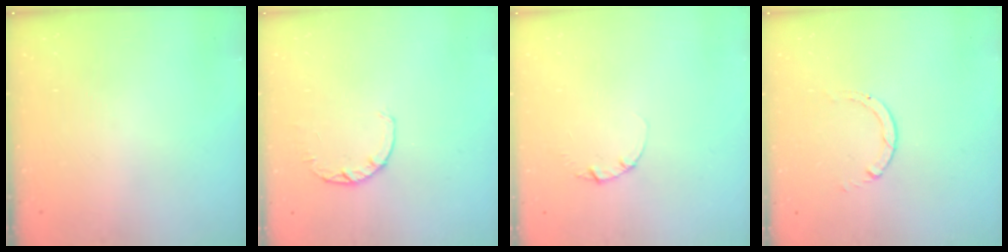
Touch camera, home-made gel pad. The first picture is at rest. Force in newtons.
{"total": 2.8, "press": 2.7, "slide": 0.5}
{"total": 1.3, "press": 1.3, "slide": 0.2}
{"total": 0.9, "press": 0.9, "slide": 0.1}